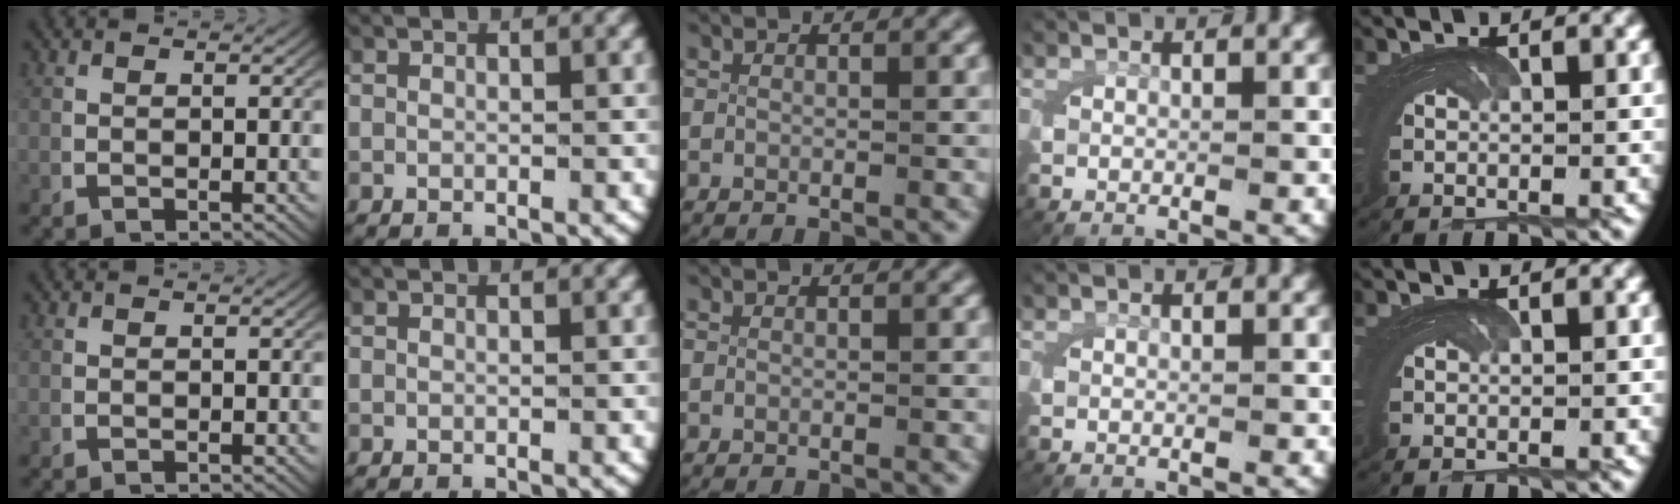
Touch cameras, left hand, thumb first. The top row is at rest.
{}